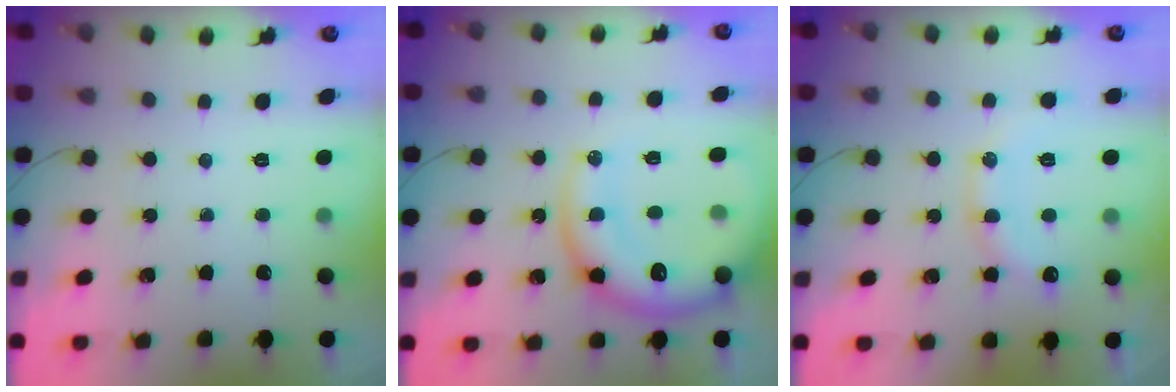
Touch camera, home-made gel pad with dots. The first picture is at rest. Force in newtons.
{"total": 19.4, "press": 18.9, "slide": 4.4}
{"total": 13.5, "press": 13.4, "slide": 1.1}